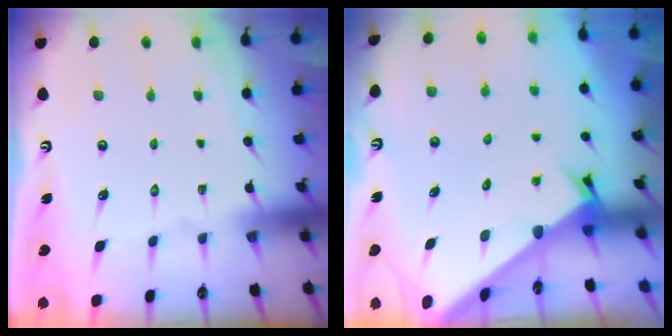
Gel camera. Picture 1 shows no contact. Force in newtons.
{"total": 2.7, "press": 2.7, "slide": 0.3}